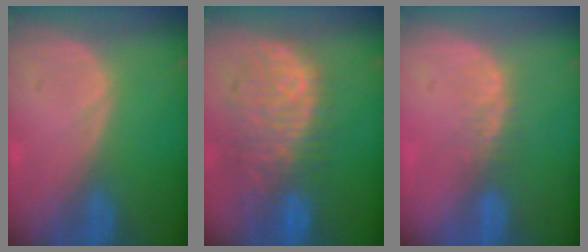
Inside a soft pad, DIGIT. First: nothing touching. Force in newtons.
{"total": 11.5, "press": 9.7, "slide": 6.1}
{"total": 2.8, "press": 2.4, "slide": 1.5}